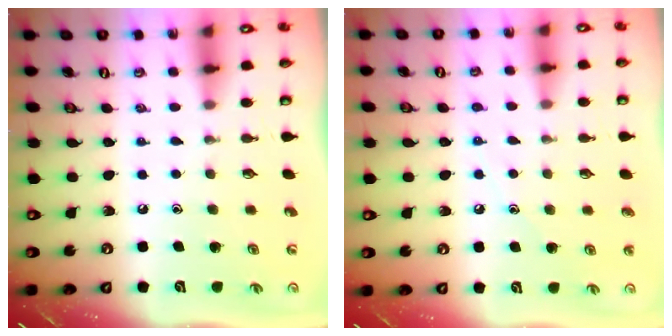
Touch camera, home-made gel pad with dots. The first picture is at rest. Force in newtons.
{"total": 6.5, "press": 6.4, "slide": 0.8}